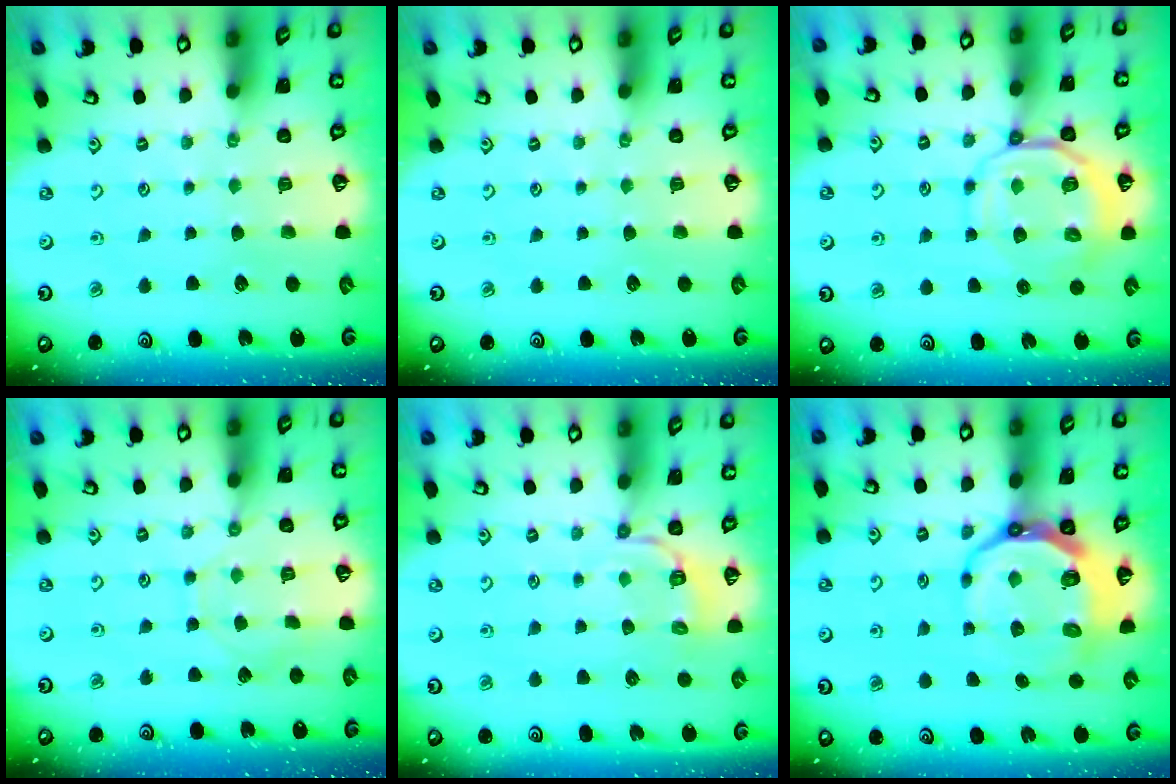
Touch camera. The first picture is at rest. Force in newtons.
{"total": 0.0}
{"total": 9.7, "press": 9.5, "slide": 1.8}
{"total": 7.6, "press": 7.5, "slide": 0.9}
{"total": 5.5, "press": 5.3, "slide": 1.7}
{"total": 11.5, "press": 11.0, "slide": 3.6}